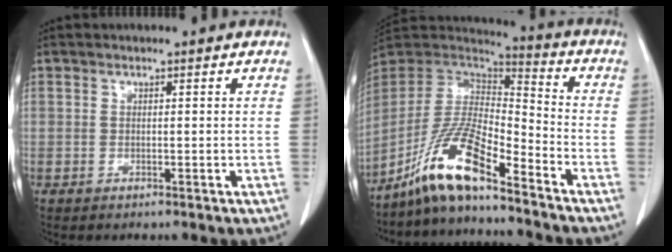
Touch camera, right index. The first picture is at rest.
{"total": 13.1, "force": [-9.6, 1.4, 8.8], "torque": [-0.179, 0.001, -0.180]}